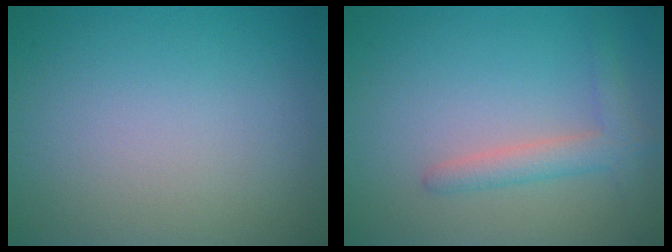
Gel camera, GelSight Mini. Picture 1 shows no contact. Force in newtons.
{"total": 2.6, "press": 2.6, "slide": 0.2}